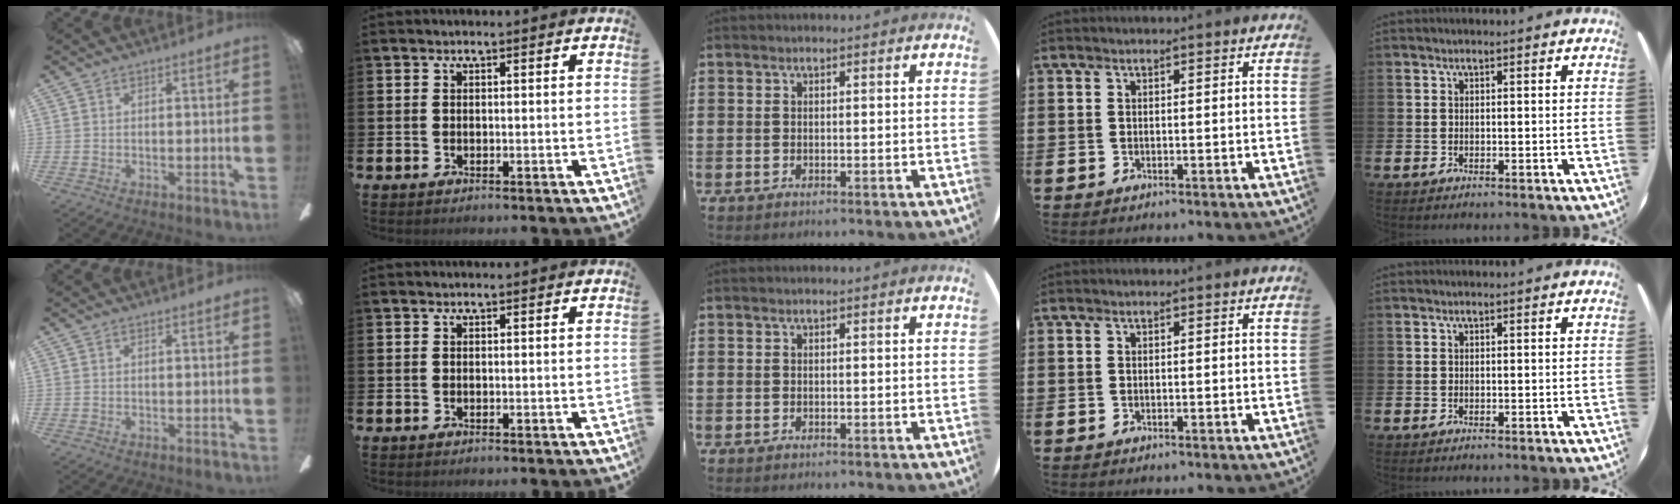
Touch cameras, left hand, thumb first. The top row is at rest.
{}